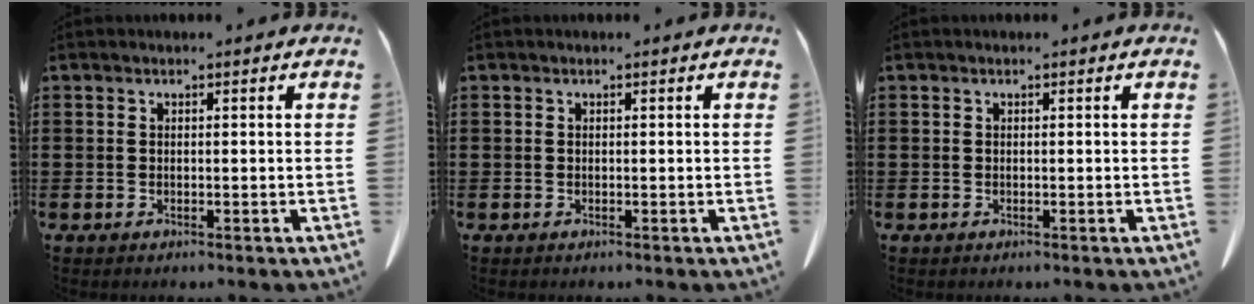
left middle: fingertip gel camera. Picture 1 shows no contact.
{"total": 0.0}
{"total": 0.0}